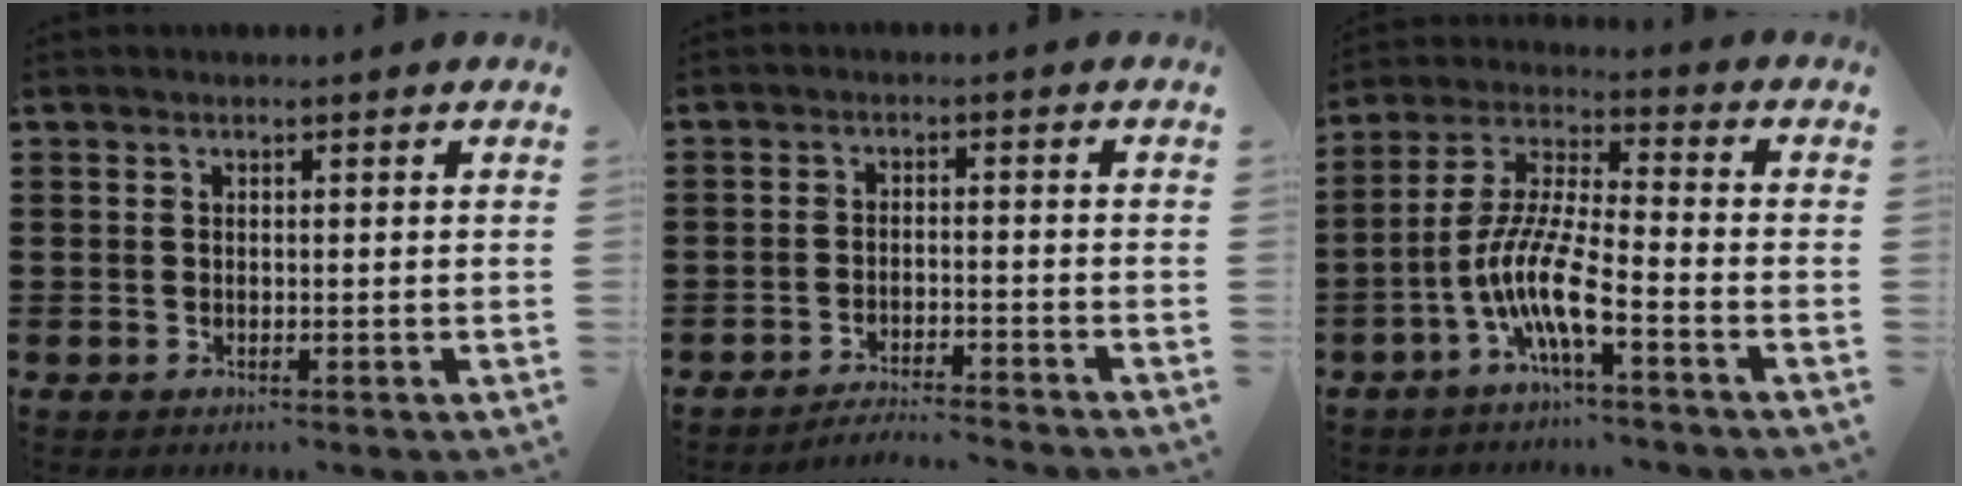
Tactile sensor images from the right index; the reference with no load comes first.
{"total": 3.0, "force": [-2.9, -0.3, 0.4], "torque": [-0.010, -0.001, -0.060]}
{"total": 9.4, "force": [-5.0, 1.4, 7.9], "torque": [-0.186, -0.016, -0.101]}